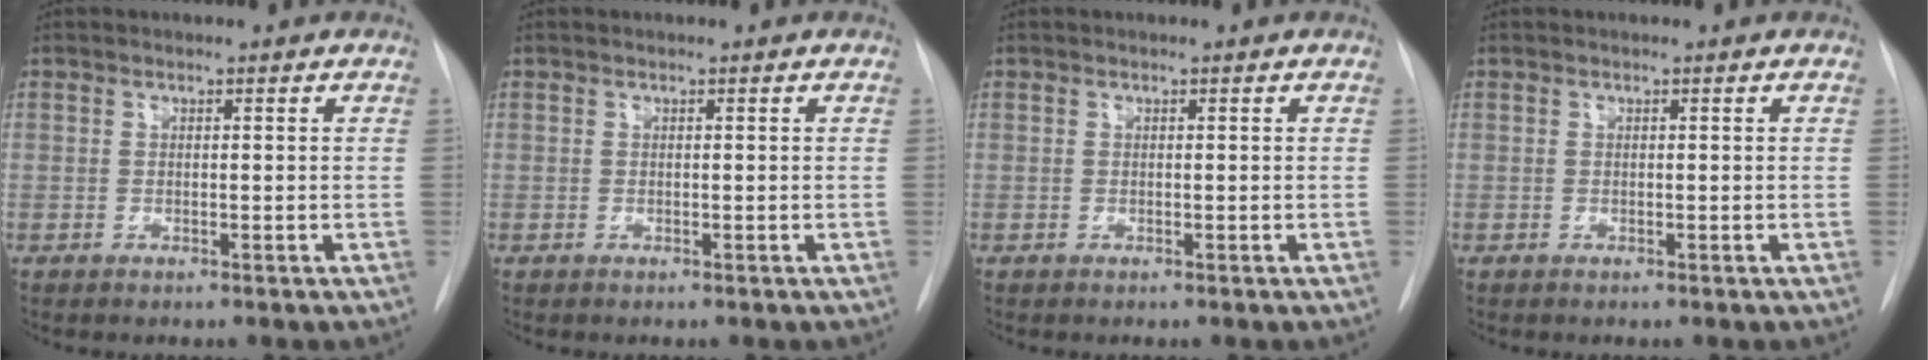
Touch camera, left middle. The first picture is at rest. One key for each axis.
{"total": 0.0}
{"total": 0.0}
{"total": 0.0}